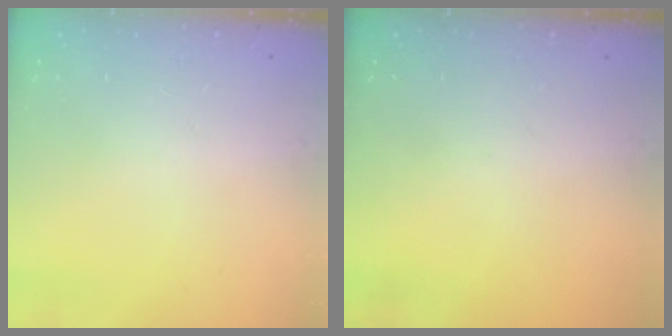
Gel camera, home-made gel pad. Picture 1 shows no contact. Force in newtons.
{"total": 0.0}